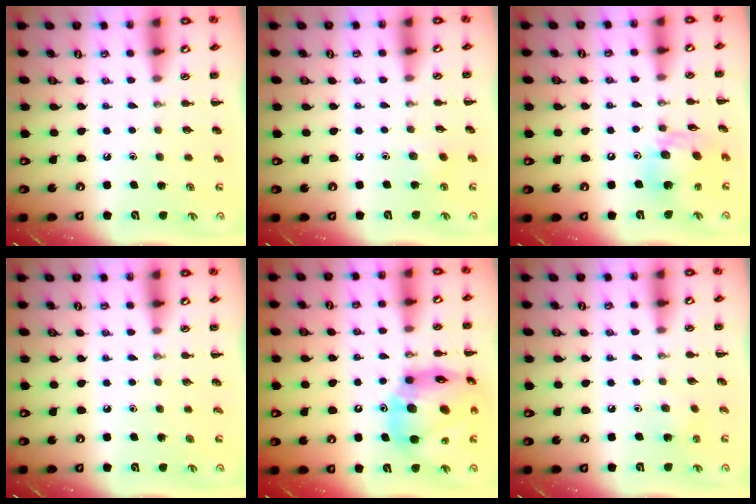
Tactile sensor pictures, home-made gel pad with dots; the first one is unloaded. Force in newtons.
{"total": 5.0, "press": 4.7, "slide": 1.7}
{"total": 13.2, "press": 13.1, "slide": 1.7}
{"total": 0.0}
{"total": 19.1, "press": 18.2, "slide": 5.6}
{"total": 2.9, "press": 2.7, "slide": 1.0}